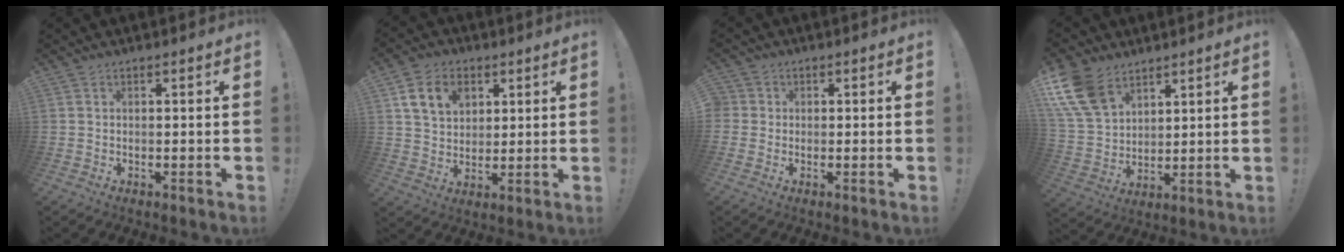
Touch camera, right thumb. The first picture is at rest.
{"total": 11.2, "force": [5.0, 8.3, 5.6], "torque": [-0.080, -0.012, 0.097]}
{"total": 2.3, "force": [-0.1, 2.2, 0.7], "torque": [-0.021, 0.008, 0.001]}
{"total": 14.7, "force": [8.9, 9.3, 7.2], "torque": [-0.151, -0.046, 0.174]}